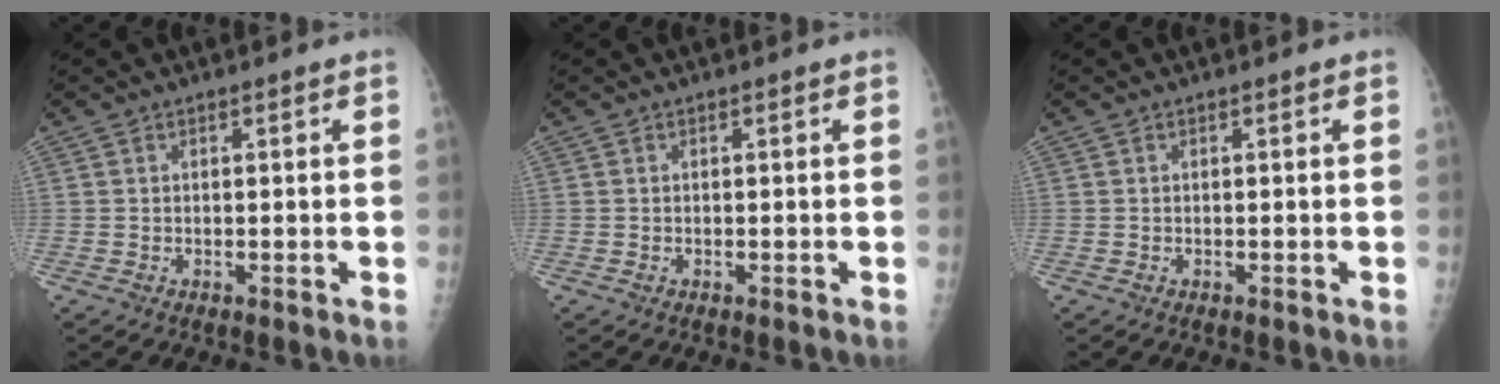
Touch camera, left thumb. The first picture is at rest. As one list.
[{"total": 0.0}, {"total": 0.0}]